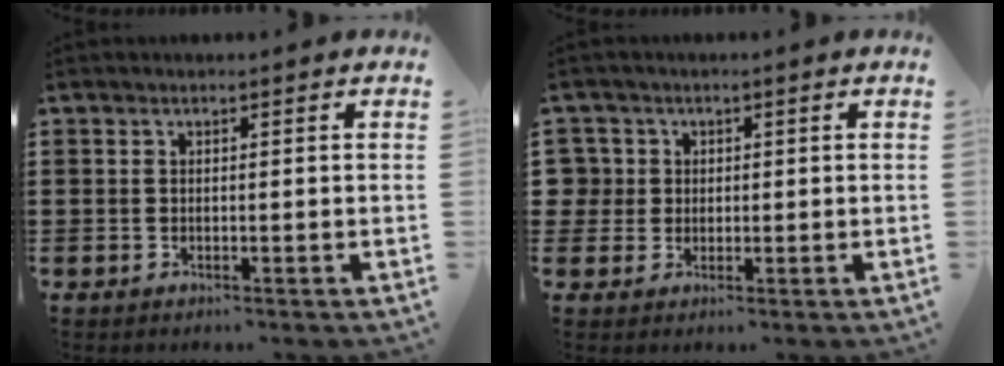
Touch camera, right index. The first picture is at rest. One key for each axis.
{"total": 3.3, "fx": 0.5, "fy": 3.2, "fz": 0.3, "tx": -0.022, "ty": 0.011, "tz": 0.009}